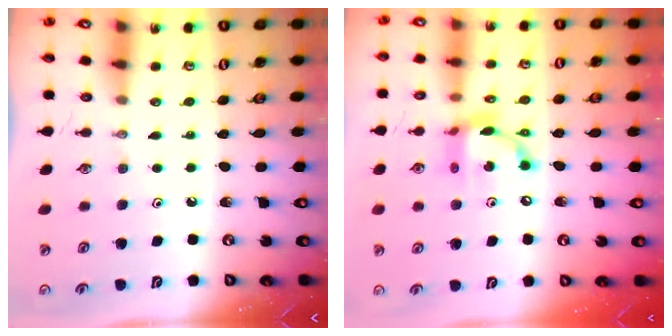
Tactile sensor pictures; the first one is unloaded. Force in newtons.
{"total": 12.6, "press": 12.6, "slide": 0.8}